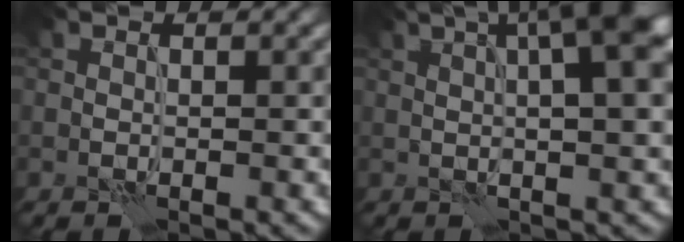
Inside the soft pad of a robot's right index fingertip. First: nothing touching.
{"total": 10.5, "force": [3.4, 2.9, 9.5], "torque": [-0.103, 0.029, 0.035]}